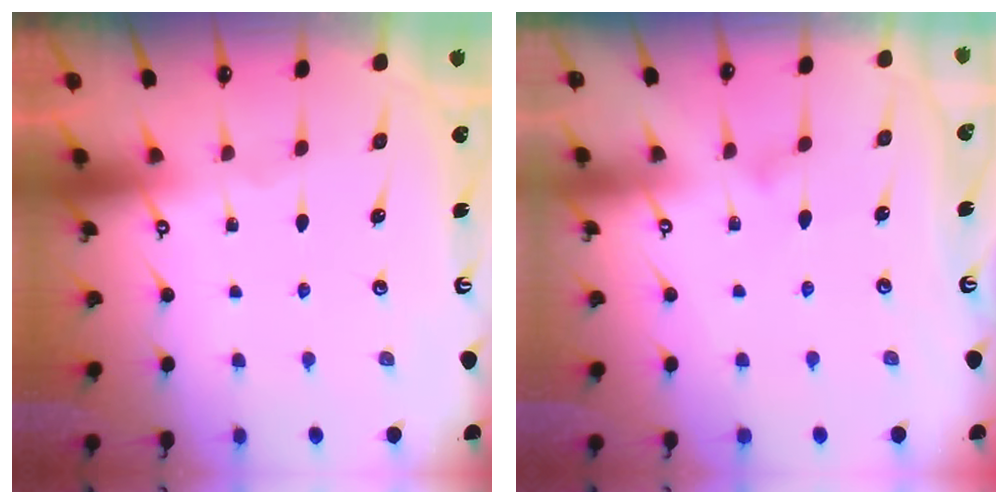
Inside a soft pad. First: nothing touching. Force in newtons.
{"total": 7.6, "press": 7.6, "slide": 0.5}